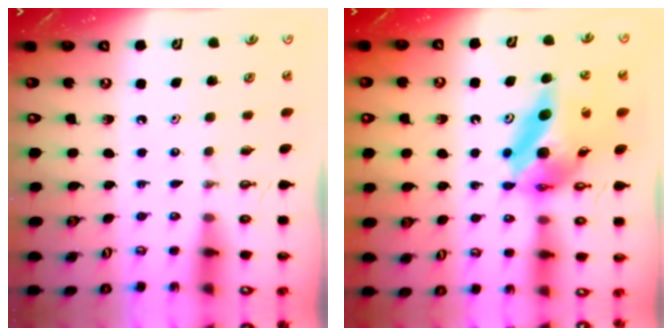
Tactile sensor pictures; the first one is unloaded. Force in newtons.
{"total": 16.0, "press": 15.9, "slide": 1.7}